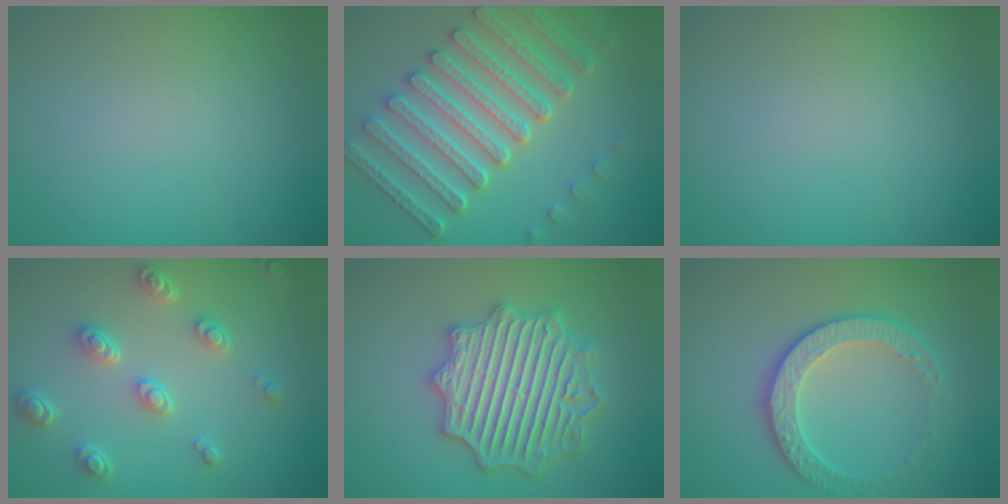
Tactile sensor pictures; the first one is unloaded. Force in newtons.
{"total": 7.3, "press": 6.3, "slide": 3.6}
{"total": 0.0}
{"total": 4.3, "press": 3.3, "slide": 2.8}
{"total": 6.7, "press": 6.6, "slide": 1.0}
{"total": 3.9, "press": 3.4, "slide": 1.7}